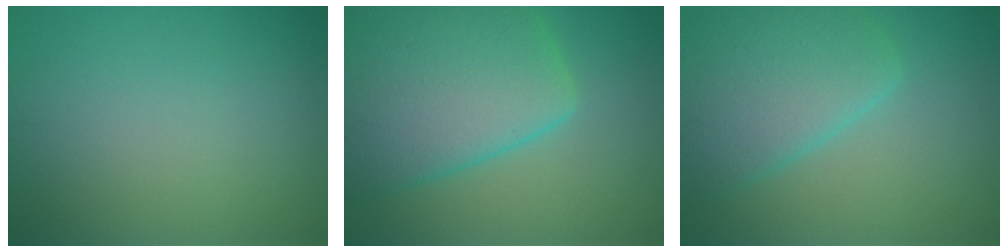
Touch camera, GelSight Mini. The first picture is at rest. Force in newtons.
{"total": 10.9, "press": 10.9, "slide": 0.7}
{"total": 6.2, "press": 6.2, "slide": 0.3}